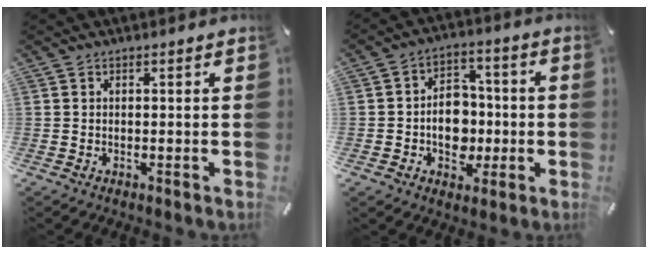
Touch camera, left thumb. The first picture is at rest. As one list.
[{"total": 9.8, "force": [-2.1, 8.2, 5.0], "torque": [-0.065, 0.021, -0.035]}]